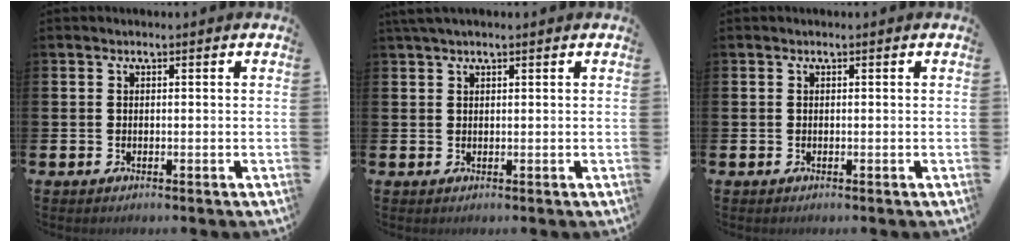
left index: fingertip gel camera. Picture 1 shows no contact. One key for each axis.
{"total": 1.7, "fx": 1.3, "fy": 0.2, "fz": 1.0, "tx": -0.013, "ty": 0.000, "tz": 0.022}
{"total": 0.0}